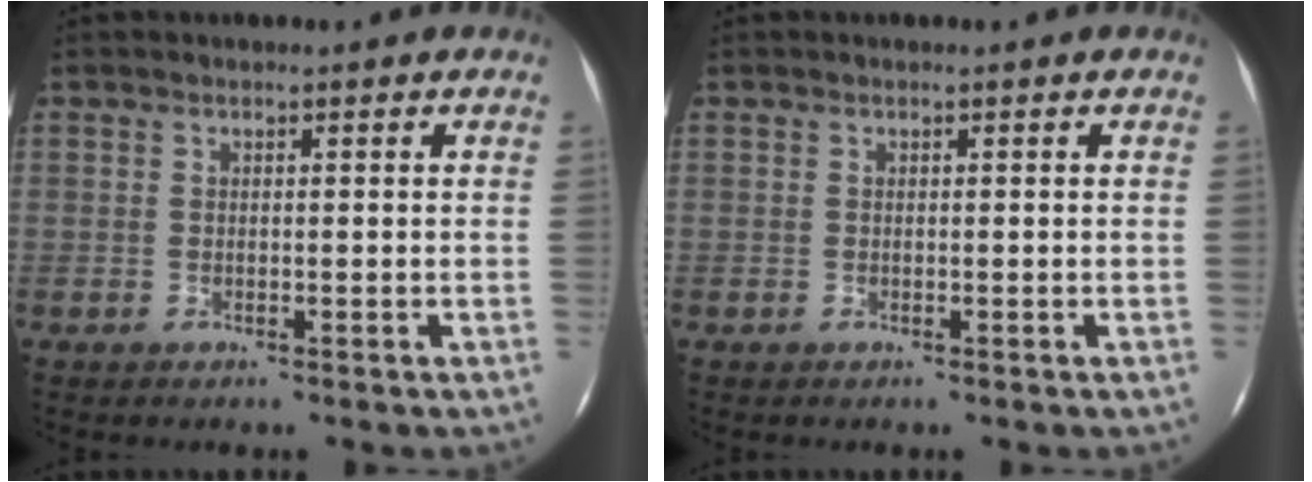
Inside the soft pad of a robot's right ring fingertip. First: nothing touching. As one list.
[{"total": 0.0}]